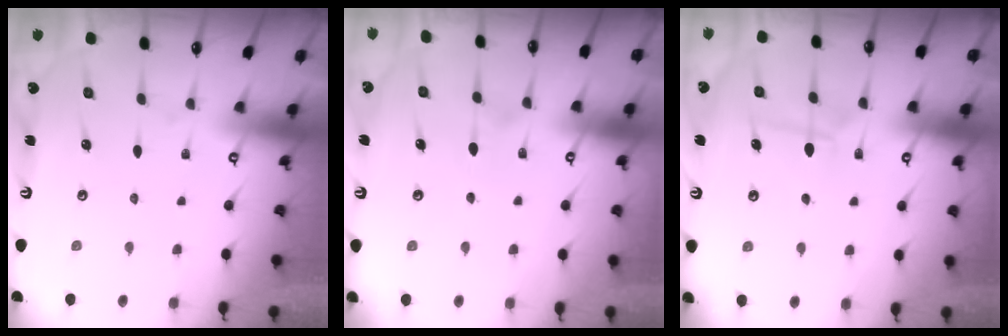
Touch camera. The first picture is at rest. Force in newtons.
{"total": 6.4, "press": 6.4, "slide": 0.8}
{"total": 7.5, "press": 7.4, "slide": 0.7}